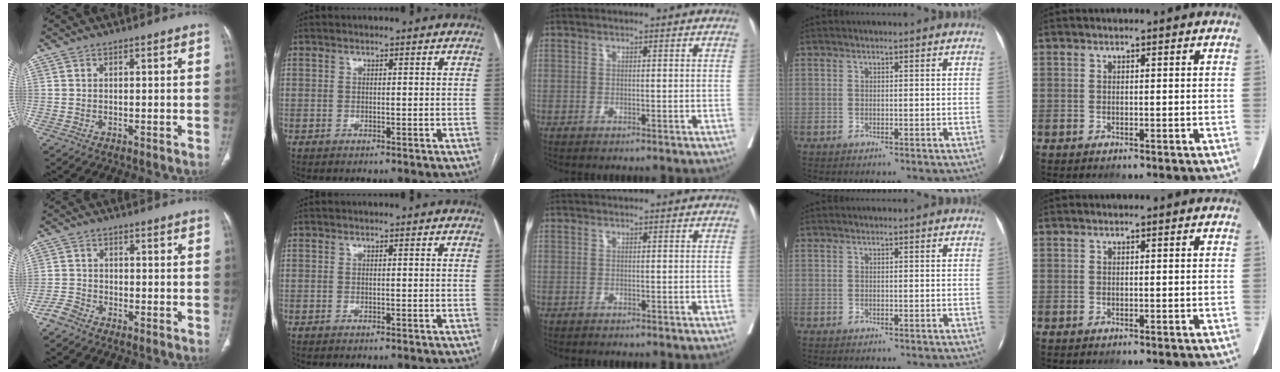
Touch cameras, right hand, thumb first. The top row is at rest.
{"thumb": {"total": 2.5, "force": [-2.2, 1.0, 0.5], "torque": [-0.010, 0.000, -0.051]}}